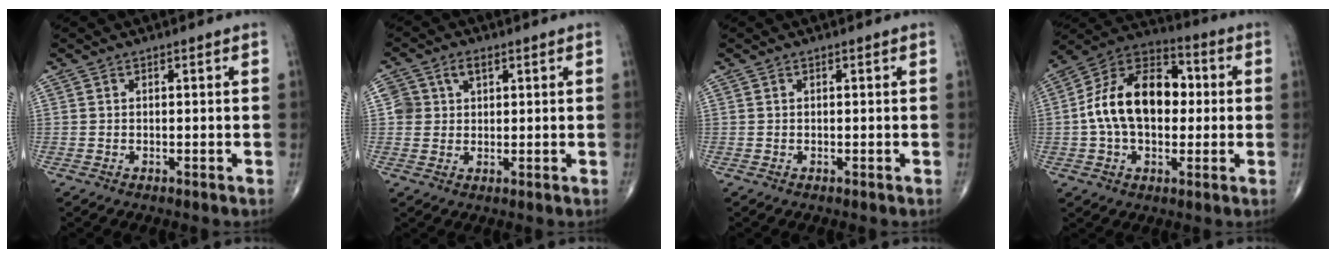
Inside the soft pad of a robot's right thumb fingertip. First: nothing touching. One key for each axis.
{"total": 4.4, "fx": 1.8, "fy": 3.4, "fz": 2.2, "tx": -0.023, "ty": -0.001, "tz": 0.034}
{"total": 0.0}
{"total": 18.2, "fx": 0.7, "fy": 11.6, "fz": 14.0, "tx": -0.218, "ty": 0.033, "tz": 0.003}